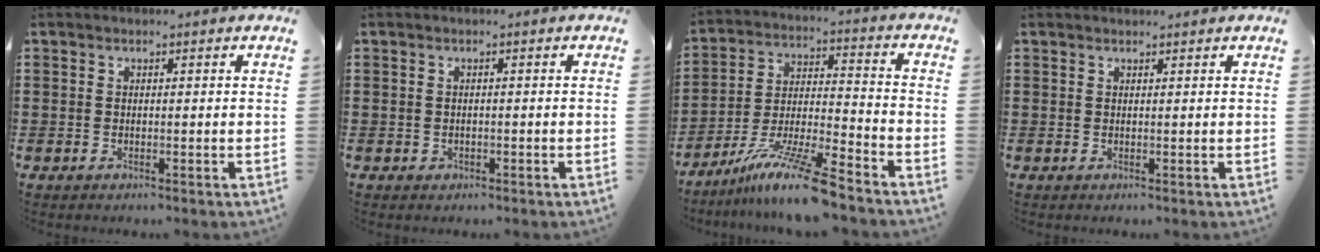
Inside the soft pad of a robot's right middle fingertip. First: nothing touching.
{"total": 0.5, "force": [-0.2, 0.4, 0.1], "torque": [-0.005, 0.002, -0.006]}
{"total": 10.9, "force": [-8.9, 0.3, 6.4], "torque": [-0.121, 0.007, -0.173]}
{"total": 0.6, "force": [0.6, 0.0, 0.0], "torque": [-0.003, 0.000, 0.011]}